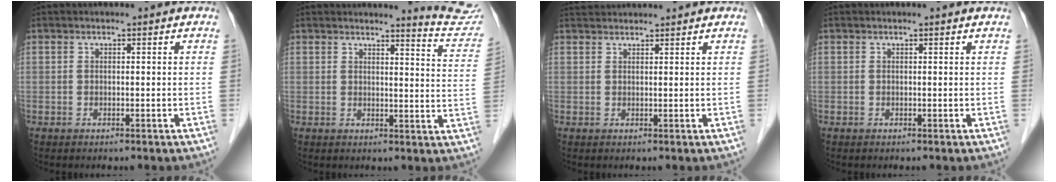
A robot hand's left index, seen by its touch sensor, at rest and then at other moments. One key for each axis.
{"total": 7.9, "fx": 7.9, "fy": -0.8, "fz": 0.4, "tx": -0.005, "ty": -0.077, "tz": 0.069}
{"total": 3.4, "fx": 3.3, "fy": 0.2, "fz": 0.6, "tx": -0.010, "ty": 0.032, "tz": 0.057}
{"total": 0.0}